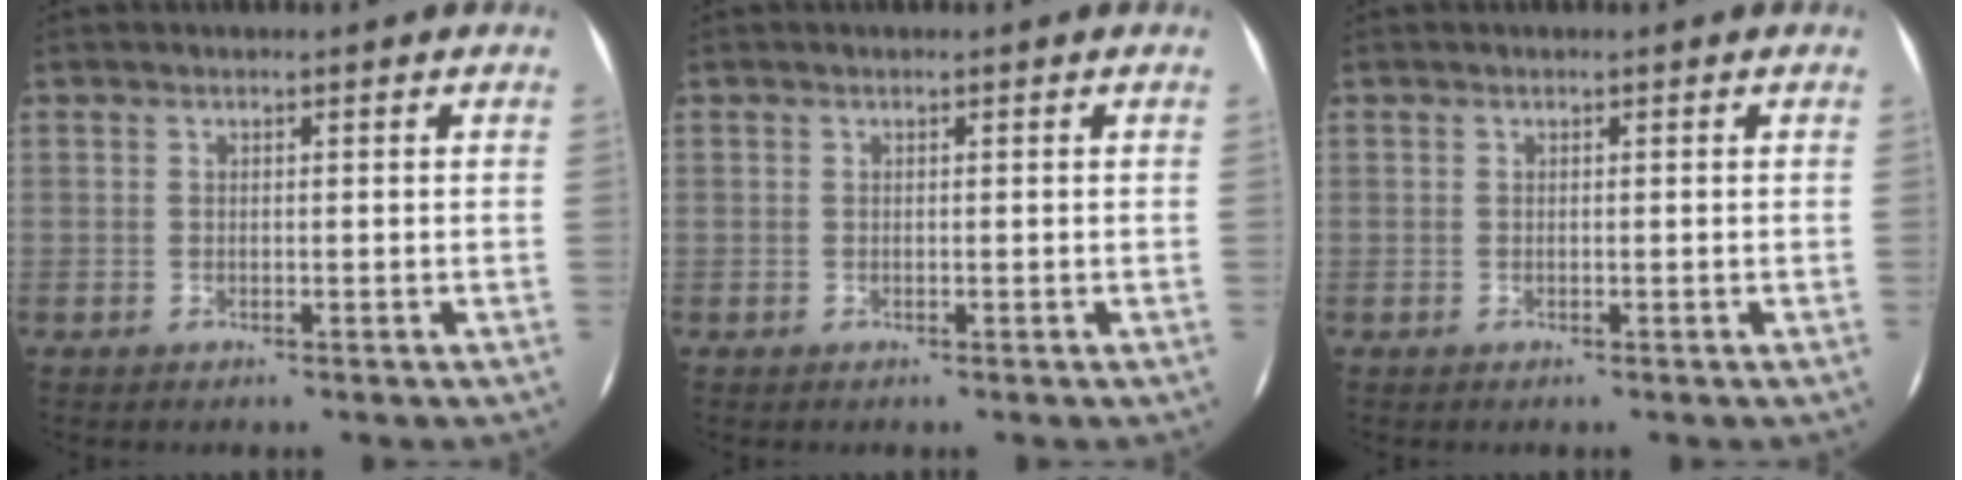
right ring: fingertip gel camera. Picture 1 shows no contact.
{"total": 0.0}
{"total": 0.0}